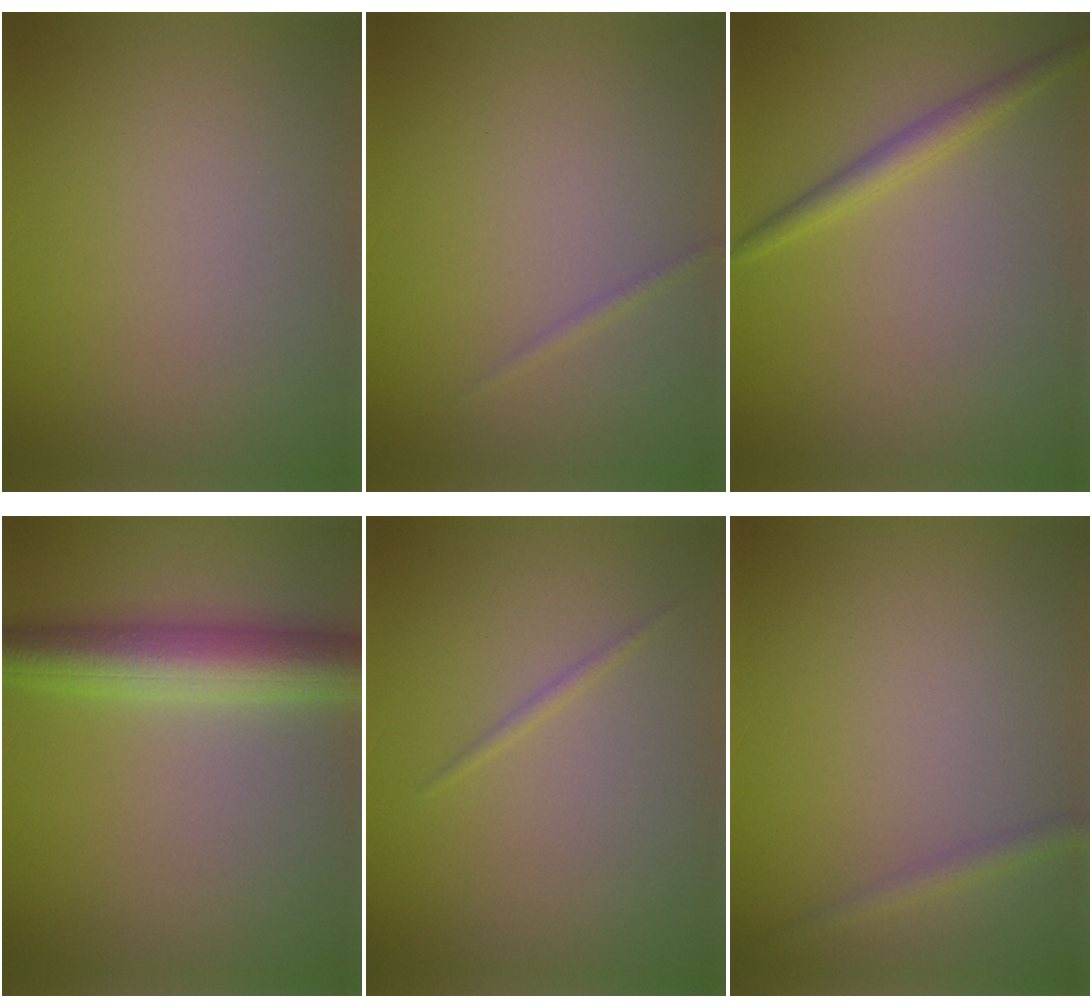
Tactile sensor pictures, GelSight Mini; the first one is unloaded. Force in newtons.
{"total": 0.6, "press": 0.6, "slide": 0.0}
{"total": 2.0, "press": 2.0, "slide": 0.1}
{"total": 6.4, "press": 6.4, "slide": 0.0}
{"total": 0.6, "press": 0.6, "slide": 0.0}
{"total": 1.3, "press": 1.3, "slide": 0.0}